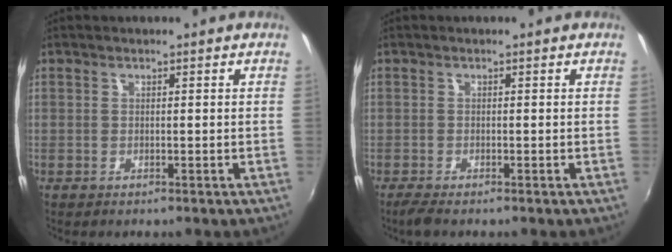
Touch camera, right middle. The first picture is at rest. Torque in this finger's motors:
{"motor_torque": [0.40, -0.40, 0.03, 0.02]}